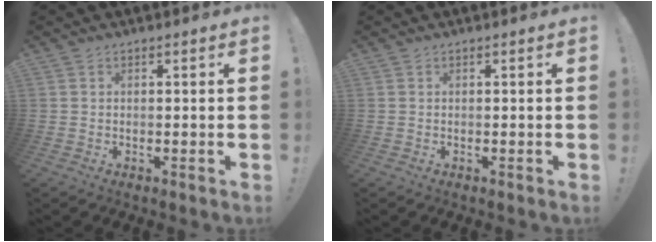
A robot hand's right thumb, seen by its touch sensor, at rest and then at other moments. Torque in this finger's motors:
{"motor_torque": [0.00, 0.00, 0.00, 0.00, 0.00]}